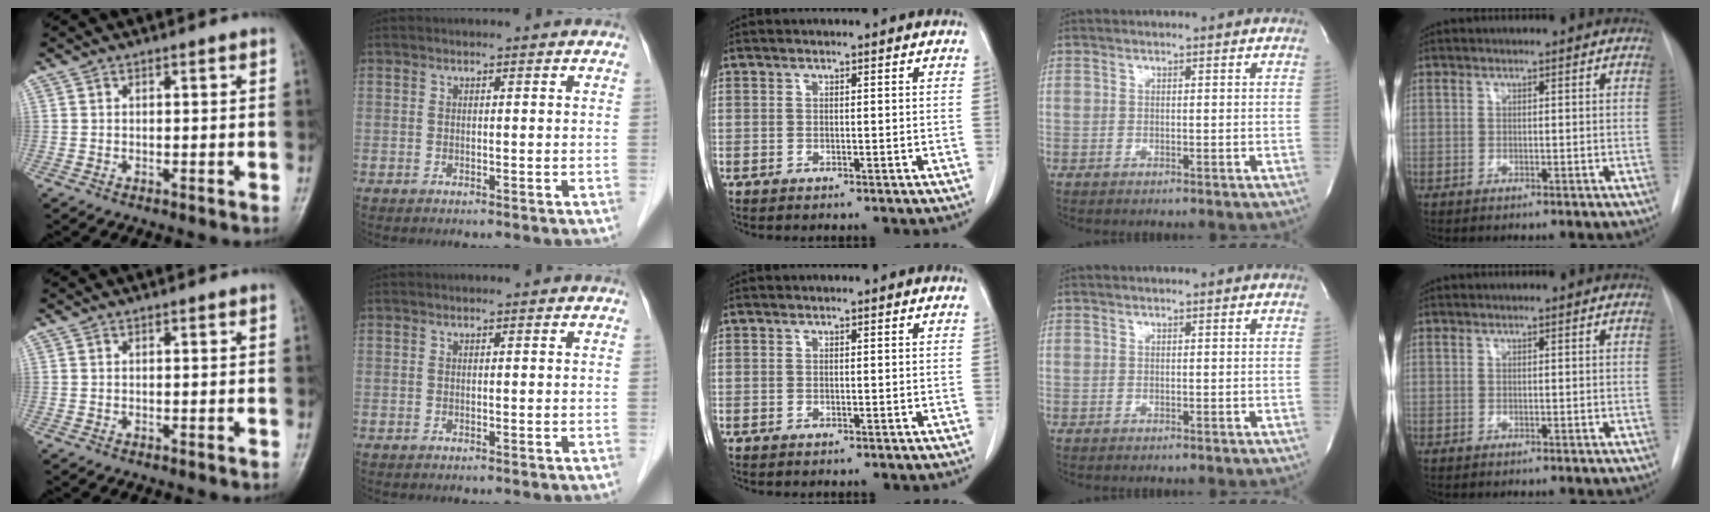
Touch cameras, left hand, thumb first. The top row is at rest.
{}